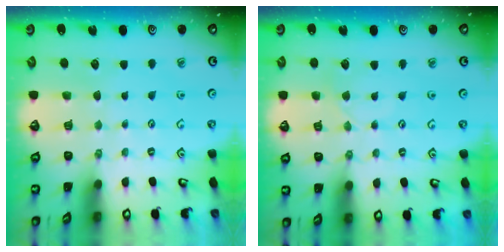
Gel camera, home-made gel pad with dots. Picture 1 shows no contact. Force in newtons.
{"total": 2.3, "press": 2.3, "slide": 0.4}